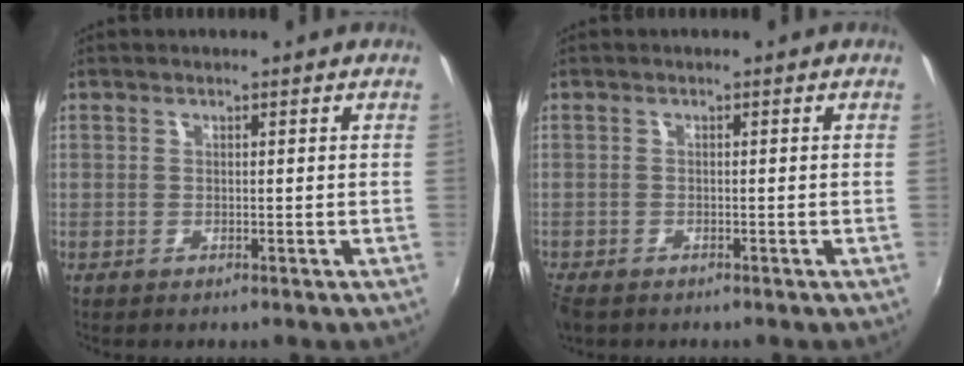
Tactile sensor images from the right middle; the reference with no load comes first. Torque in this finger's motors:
{"motor_torque": [1.07, -1.07, 0.36, 0.18]}